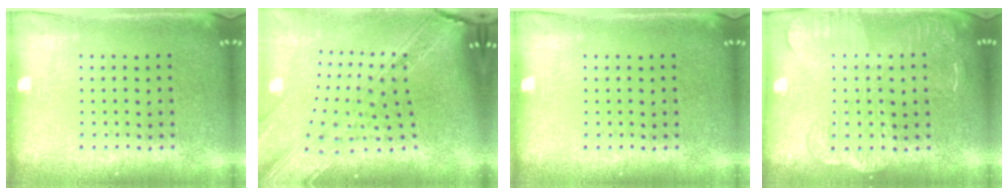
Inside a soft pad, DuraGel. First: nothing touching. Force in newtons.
{"total": 4.2, "press": 3.0, "slide": 2.9}
{"total": 0.0}
{"total": 3.9, "press": 3.9, "slide": 0.6}